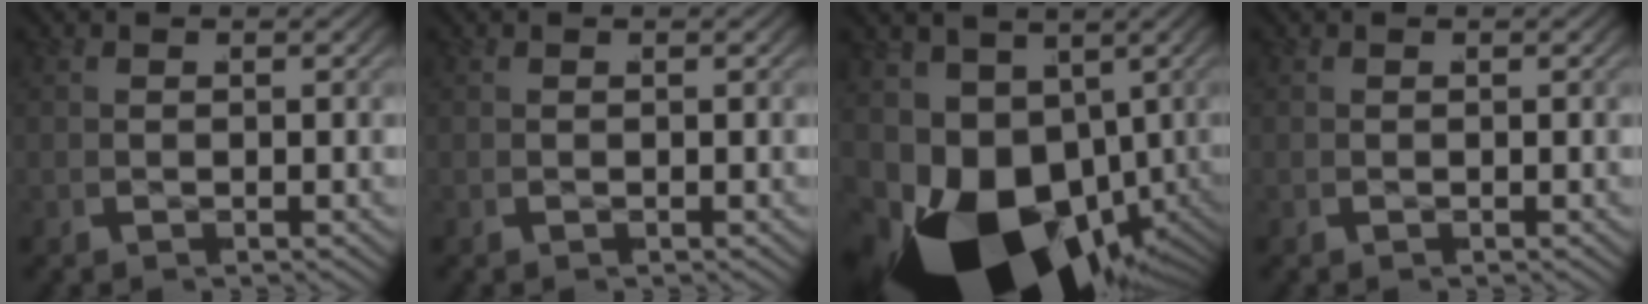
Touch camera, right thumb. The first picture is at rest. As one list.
[{"total": 0.0}, {"total": 24.7, "force": [-5.3, 16.8, 17.3], "torque": [-0.337, -0.086, -0.053]}, {"total": 0.0}]